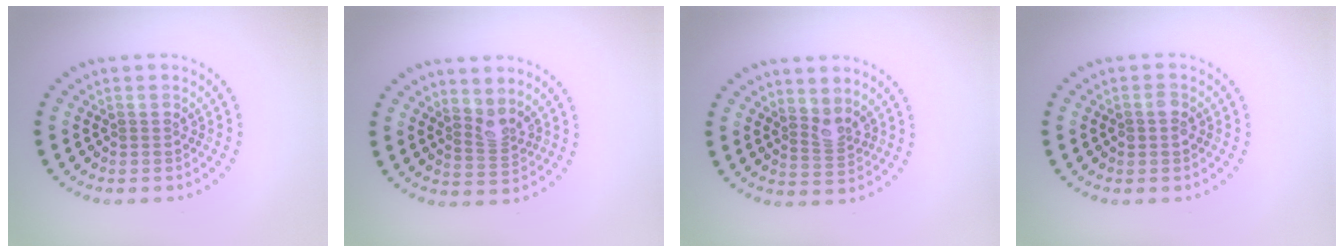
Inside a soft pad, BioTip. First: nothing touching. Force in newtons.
{"total": 2.0, "press": 1.6, "slide": 1.3}
{"total": 2.1, "press": 1.7, "slide": 1.2}
{"total": 1.0, "press": 1.0, "slide": 0.1}